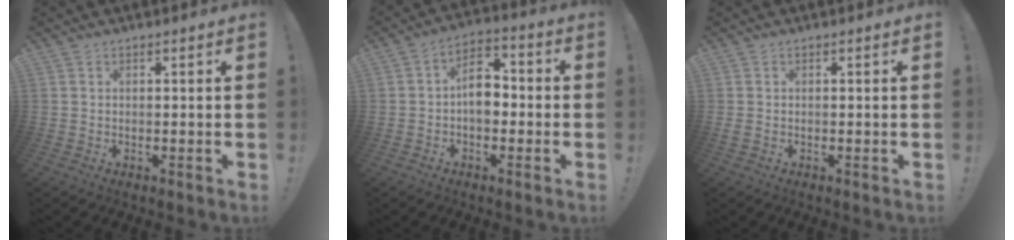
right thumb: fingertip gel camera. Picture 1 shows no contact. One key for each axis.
{"total": 9.5, "fx": -1.4, "fy": 6.5, "fz": 6.8, "tx": -0.122, "ty": 0.021, "tz": -0.022}
{"total": 0.6, "fx": -0.1, "fy": 0.3, "fz": 0.5, "tx": -0.014, "ty": 0.003, "tz": 0.000}